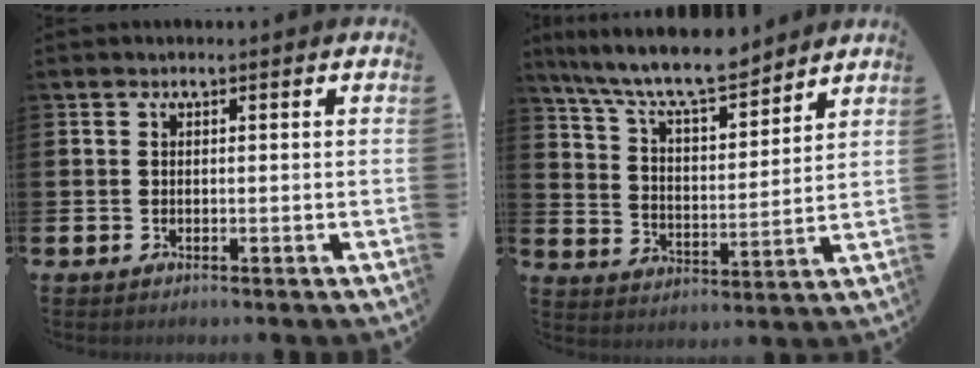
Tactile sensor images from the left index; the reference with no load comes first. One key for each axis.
{"total": 9.9, "fx": 9.1, "fy": 1.6, "fz": 3.6, "tx": -0.102, "ty": -0.053, "tz": 0.162}